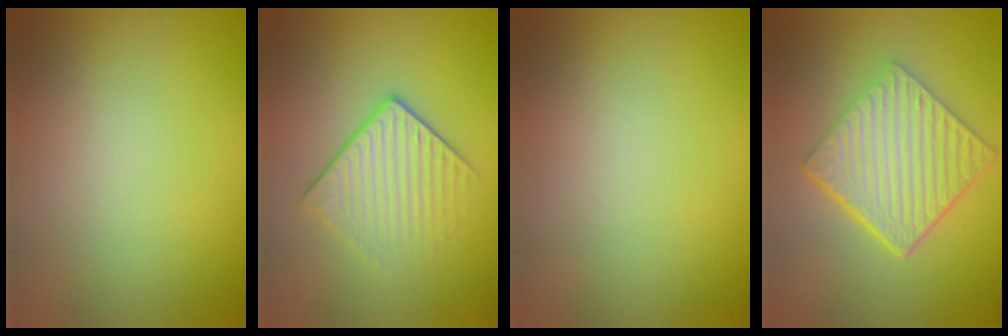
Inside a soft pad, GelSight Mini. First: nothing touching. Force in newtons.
{"total": 3.9, "press": 2.8, "slide": 2.7}
{"total": 0.0}
{"total": 6.7, "press": 4.8, "slide": 4.7}